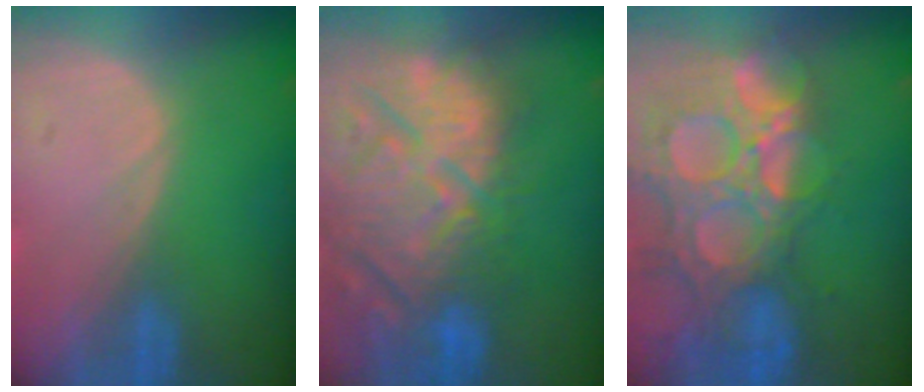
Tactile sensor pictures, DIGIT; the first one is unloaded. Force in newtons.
{"total": 14.9, "press": 12.8, "slide": 7.7}
{"total": 14.8, "press": 12.3, "slide": 8.2}